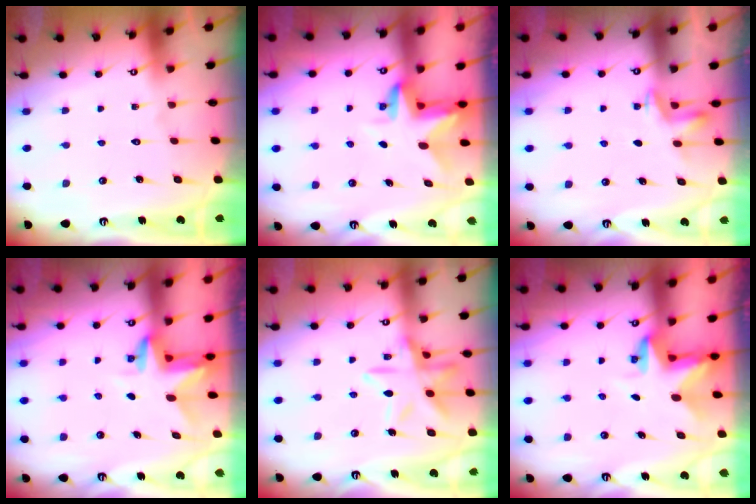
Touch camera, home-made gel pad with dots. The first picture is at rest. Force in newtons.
{"total": 3.3, "press": 3.2, "slide": 0.3}
{"total": 3.6, "press": 3.5, "slide": 0.6}
{"total": 3.0, "press": 3.0, "slide": 0.2}
{"total": 14.4, "press": 14.3, "slide": 1.0}
{"total": 2.9, "press": 2.9, "slide": 0.2}